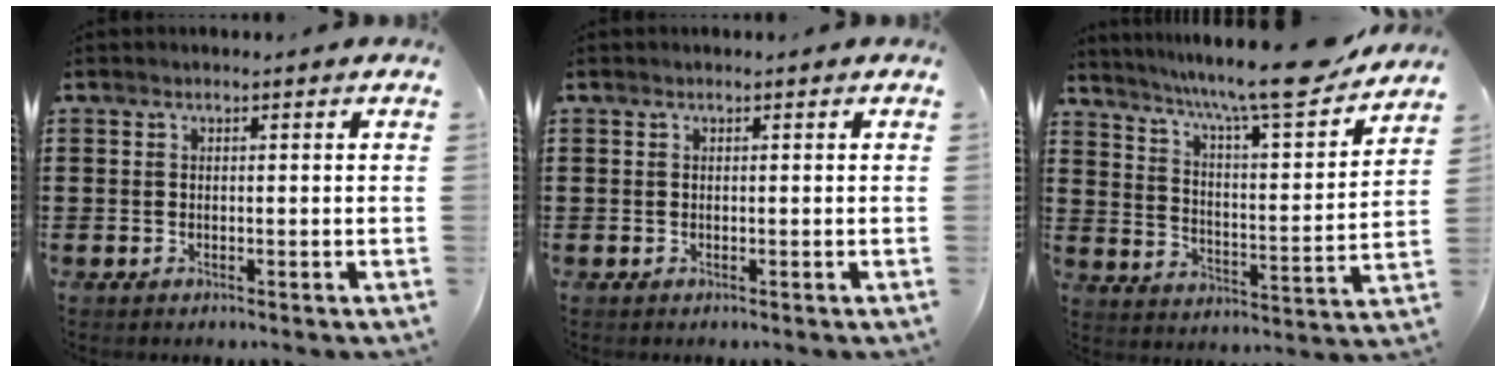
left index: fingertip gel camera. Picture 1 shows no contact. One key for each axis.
{"total": 0.0}
{"total": 10.4, "fx": 8.9, "fy": 0.1, "fz": 5.5, "tx": -0.120, "ty": -0.064, "tz": 0.143}